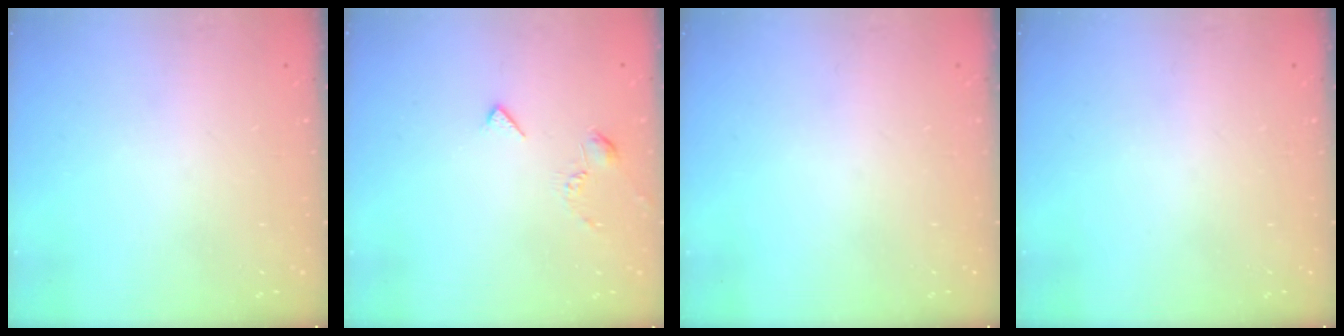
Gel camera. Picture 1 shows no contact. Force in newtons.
{"total": 3.0, "press": 2.9, "slide": 0.7}
{"total": 0.0}
{"total": 0.0}